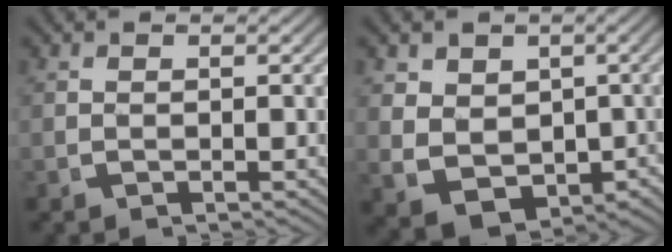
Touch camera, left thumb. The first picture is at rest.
{"total": 8.9, "force": [-2.5, 7.1, 4.8], "torque": [-0.119, -0.060, -0.010]}